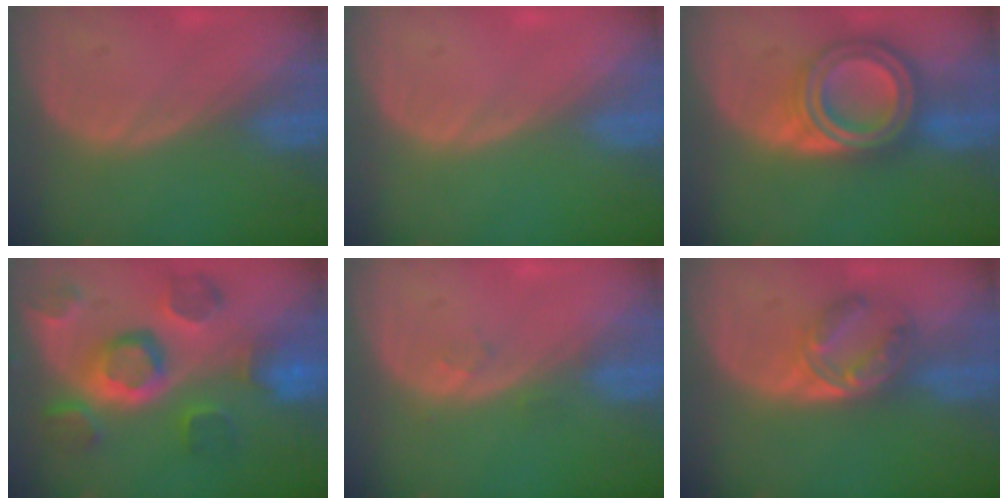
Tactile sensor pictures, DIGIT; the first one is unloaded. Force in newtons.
{"total": 0.0}
{"total": 8.0, "press": 8.0, "slide": 0.5}
{"total": 11.4, "press": 10.1, "slide": 5.3}
{"total": 1.1, "press": 1.0, "slide": 0.1}
{"total": 6.0, "press": 5.6, "slide": 2.2}